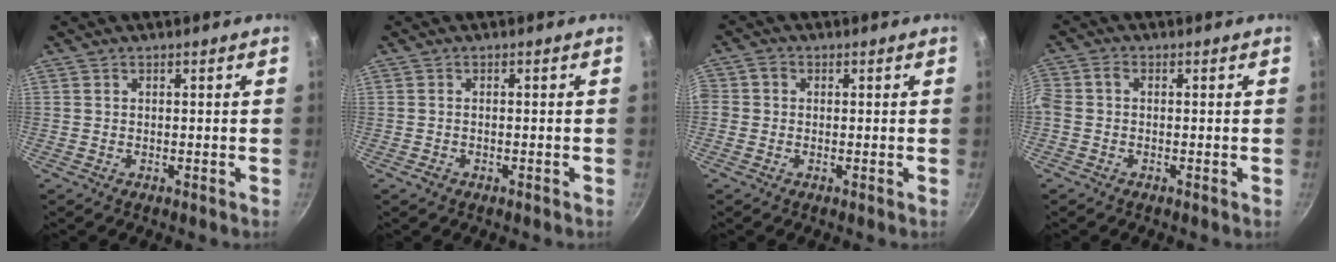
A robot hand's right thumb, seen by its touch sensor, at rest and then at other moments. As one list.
[{"total": 0.9, "force": [-0.6, 0.5, 0.4], "torque": [-0.013, 0.006, -0.009]}, {"total": 2.6, "force": [-0.2, 2.3, 1.1], "torque": [-0.021, 0.009, -0.014]}, {"total": 3.5, "force": [-0.9, 2.1, 2.6], "torque": [-0.074, 0.012, -0.031]}]